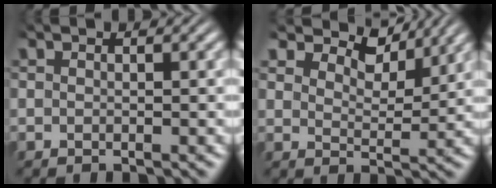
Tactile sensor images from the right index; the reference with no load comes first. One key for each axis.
{"total": 5.8, "fx": 4.9, "fy": 1.8, "fz": 2.7, "tx": -0.043, "ty": -0.005, "tz": 0.079}